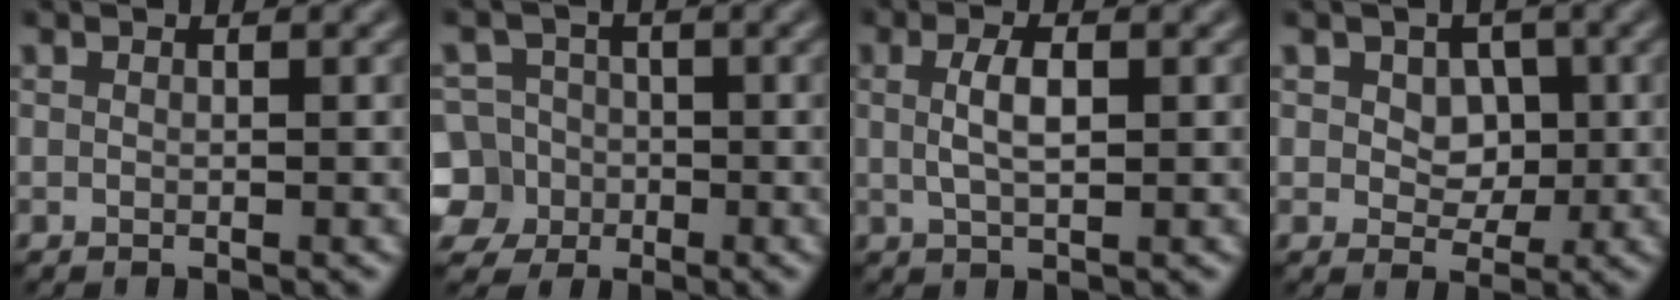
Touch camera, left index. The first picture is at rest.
{"total": 7.7, "force": [-3.0, 6.9, 1.8], "torque": [-0.036, 0.002, -0.082]}
{"total": 2.5, "force": [0.3, 0.8, 2.3], "torque": [-0.048, 0.004, 0.006]}
{"total": 3.1, "force": [0.5, 2.4, 1.9], "torque": [-0.035, -0.002, -0.002]}